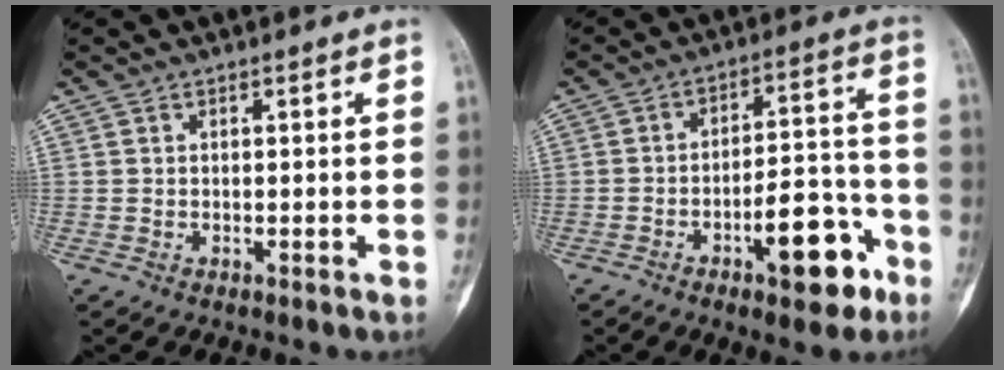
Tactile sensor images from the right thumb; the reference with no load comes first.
{"total": 13.4, "force": [-6.5, 5.3, 10.5], "torque": [-0.126, 0.050, -0.092]}